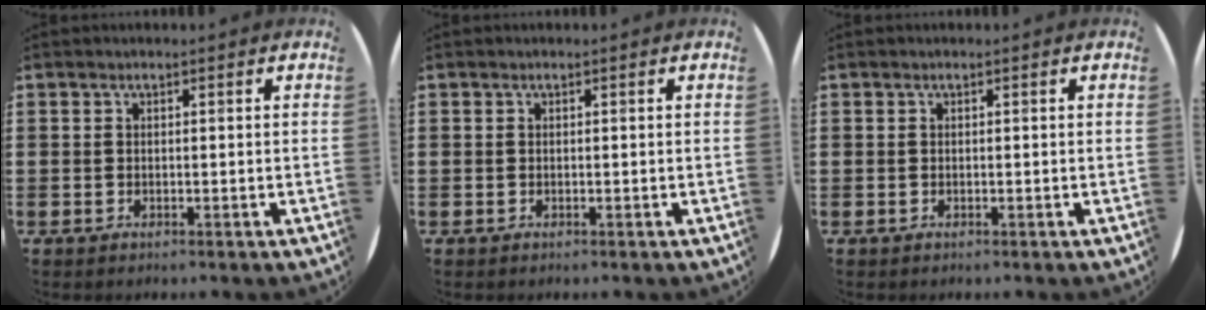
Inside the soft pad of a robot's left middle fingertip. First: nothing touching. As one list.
[{"total": 0.0}, {"total": 0.0}]